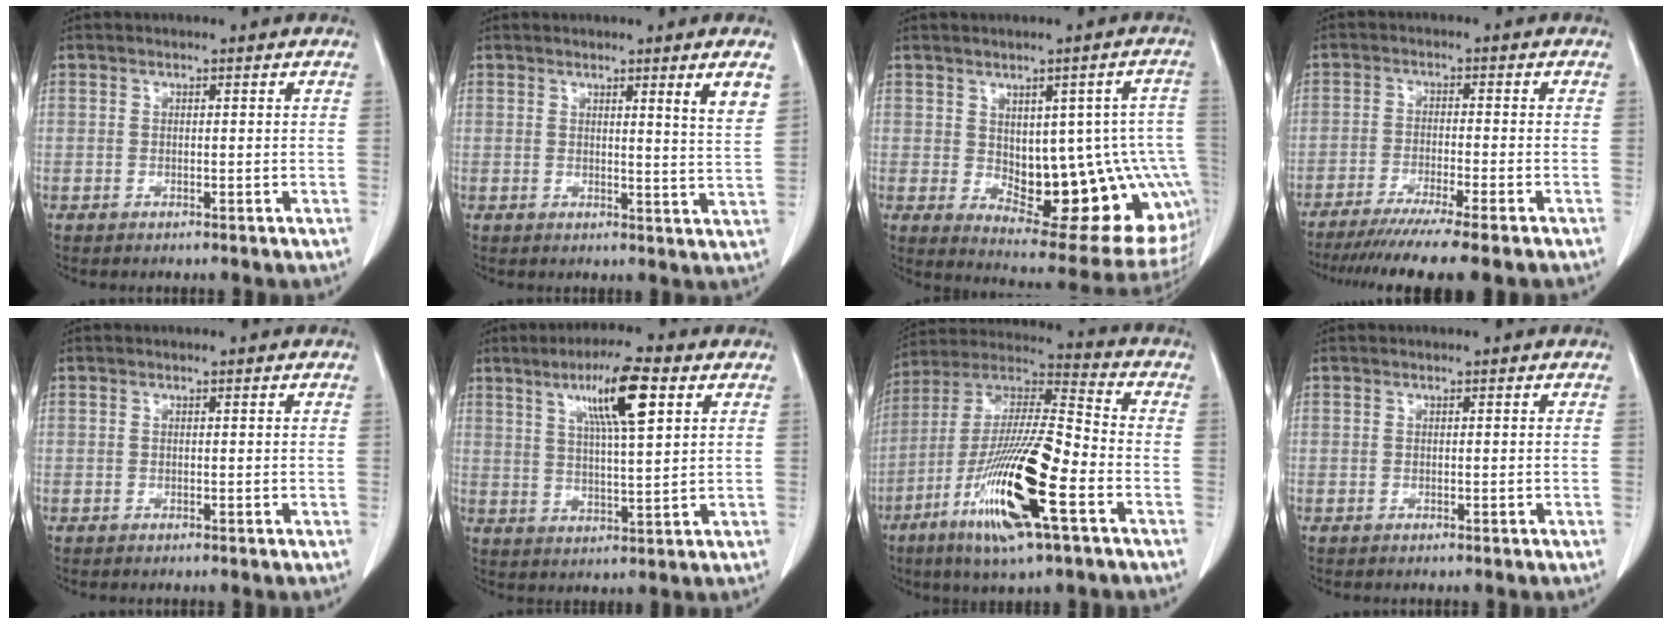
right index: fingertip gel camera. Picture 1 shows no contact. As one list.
[{"total": 4.4, "force": [2.6, -0.8, 3.5], "torque": [-0.050, -0.025, 0.031]}, {"total": 19.6, "force": [-2.2, 7.4, 18.0], "torque": [-0.161, 0.020, 0.003]}, {"total": 11.6, "force": [-9.4, -1.0, 6.7], "torque": [-0.084, -0.034, -0.145]}, {"total": 0.0}, {"total": 9.9, "force": [4.6, 0.7, 8.8], "torque": [-0.155, 0.008, 0.078]}, {"total": 19.9, "force": [-8.0, 2.3, 18.0], "torque": [-0.367, -0.029, -0.149]}, {"total": 0.0}]